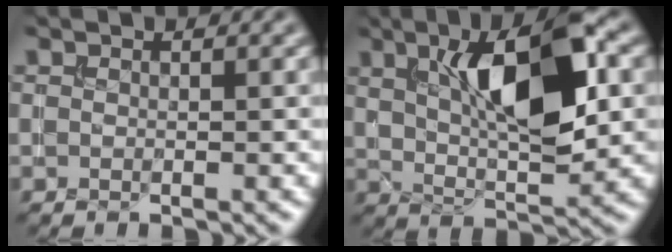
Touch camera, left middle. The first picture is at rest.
{"total": 9.8, "force": [2.7, 3.7, 8.6], "torque": [-0.139, 0.008, 0.045]}